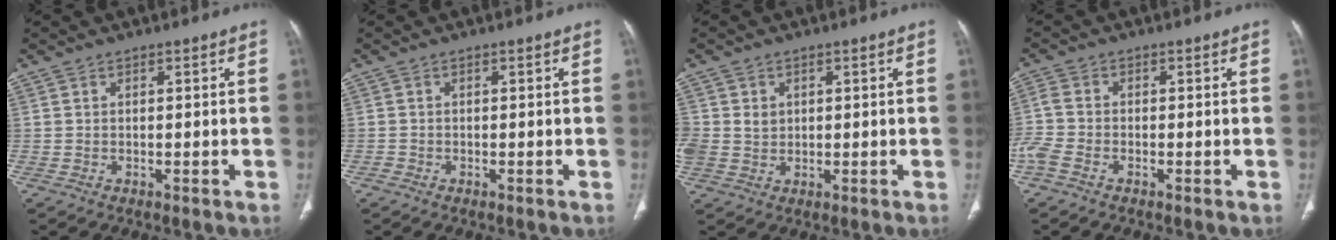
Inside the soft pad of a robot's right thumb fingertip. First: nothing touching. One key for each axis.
{"total": 0.6, "fx": -0.4, "fy": 0.5, "fz": 0.0, "tx": -0.005, "ty": 0.002, "tz": -0.012}
{"total": 5.1, "fx": 0.8, "fy": 4.4, "fz": 2.4, "tx": -0.048, "ty": -0.001, "tz": 0.027}
{"total": 4.5, "fx": -2.3, "fy": 2.3, "fz": 3.0, "tx": -0.092, "ty": 0.008, "tz": -0.055}